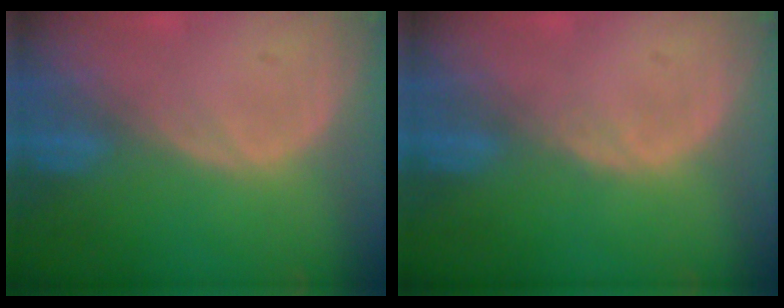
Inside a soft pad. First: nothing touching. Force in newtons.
{"total": 0.7, "press": 0.6, "slide": 0.2}